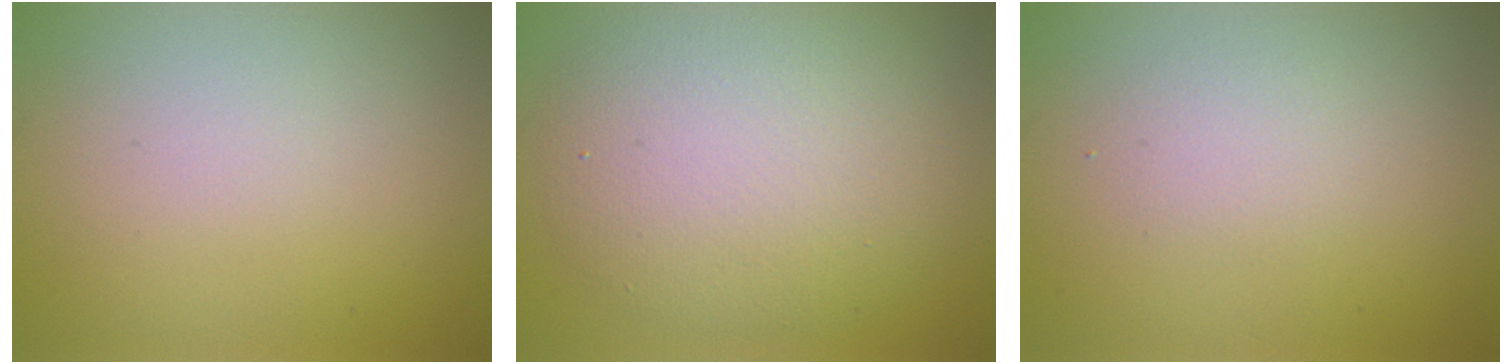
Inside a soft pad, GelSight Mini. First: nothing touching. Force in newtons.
{"total": 8.1, "press": 8.1, "slide": 0.4}
{"total": 1.5, "press": 1.4, "slide": 0.1}